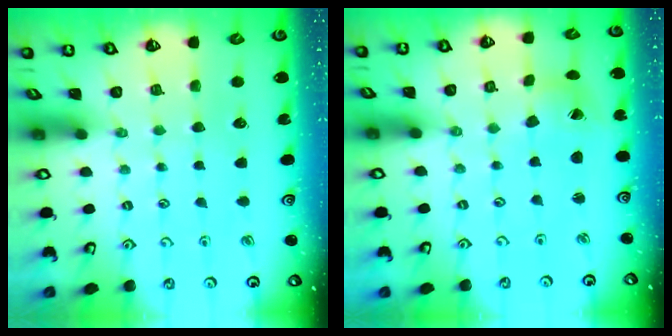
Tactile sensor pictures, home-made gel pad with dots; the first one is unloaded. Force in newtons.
{"total": 3.0, "press": 3.0, "slide": 0.4}